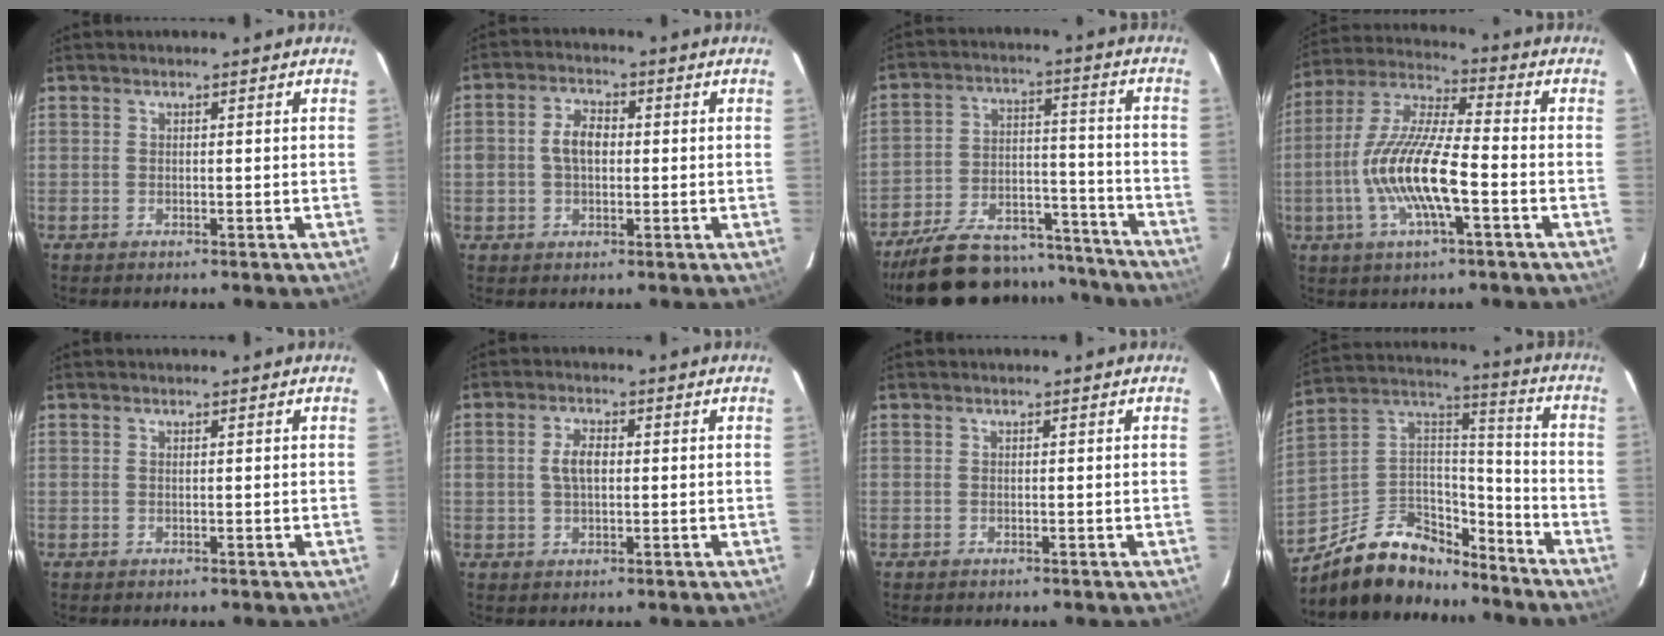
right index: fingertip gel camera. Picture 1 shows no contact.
{"total": 5.4, "force": [0.2, 3.7, 4.0], "torque": [-0.075, 0.014, 0.006]}
{"total": 25.3, "force": [-21.1, 9.8, 10.0], "torque": [-0.201, 0.032, -0.283]}
{"total": 15.1, "force": [-4.0, 3.2, 14.2], "torque": [-0.287, -0.003, -0.082]}
{"total": 0.0}
{"total": 4.2, "force": [0.4, 2.4, 3.4], "torque": [-0.065, 0.007, 0.010]}
{"total": 0.0}
{"total": 17.9, "force": [-13.4, 9.1, 7.6], "torque": [-0.174, 0.054, -0.214]}